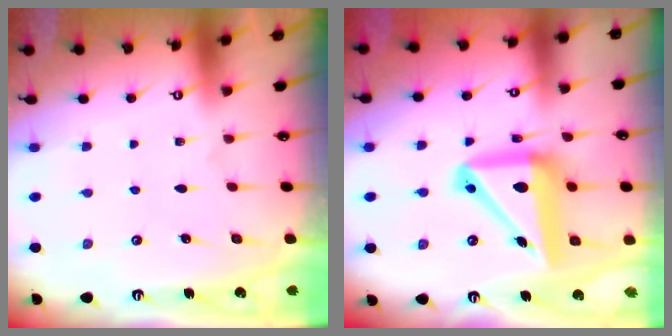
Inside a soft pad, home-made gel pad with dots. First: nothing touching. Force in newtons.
{"total": 16.7, "press": 16.6, "slide": 1.8}